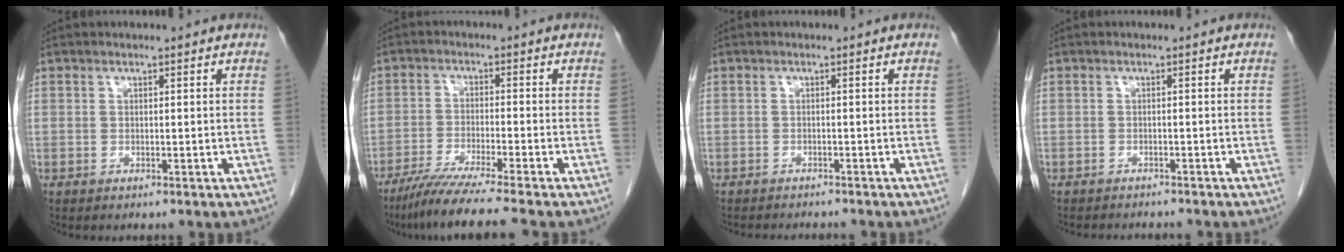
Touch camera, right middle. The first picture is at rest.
{"total": 9.3, "force": [-7.6, -1.6, 5.0], "torque": [-0.073, -0.034, -0.126]}
{"total": 5.0, "force": [-4.7, 0.8, 1.6], "torque": [-0.020, -0.008, -0.062]}
{"total": 4.6, "force": [-4.3, 0.8, 1.2], "torque": [-0.015, -0.007, -0.057]}